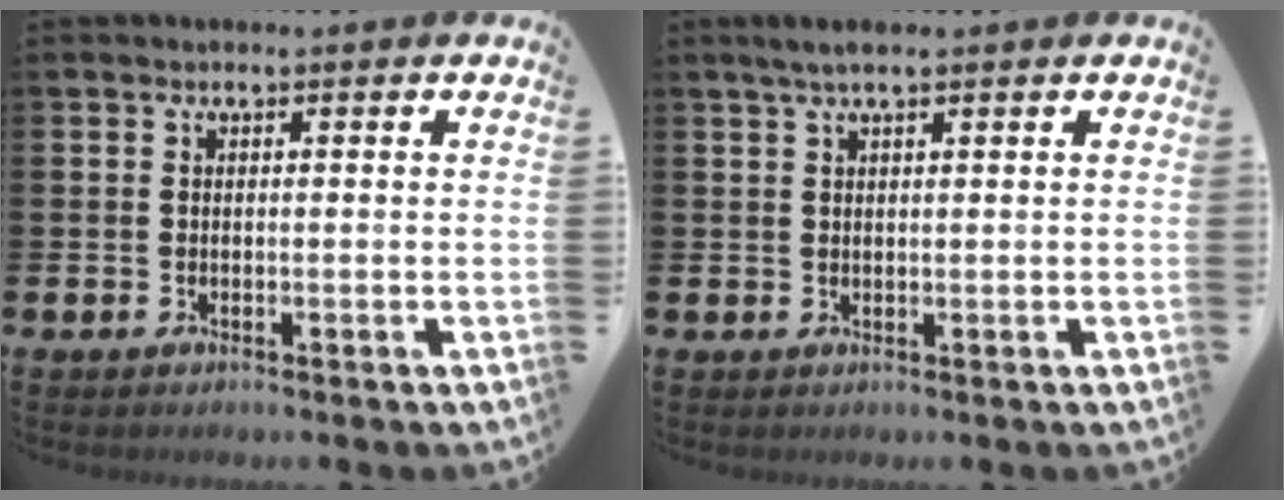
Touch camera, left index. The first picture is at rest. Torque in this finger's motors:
{"motor_torque": [0.14, -0.20, 0.34, 0.03]}